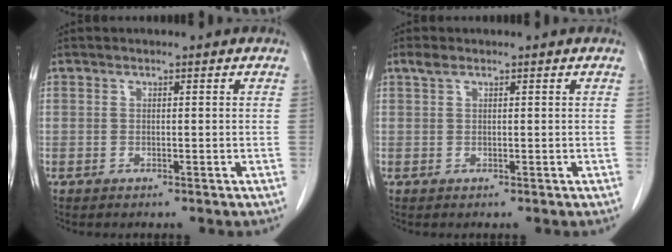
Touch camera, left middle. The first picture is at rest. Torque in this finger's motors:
{"motor_torque": [0.65, -0.37, -0.03, 0.00]}